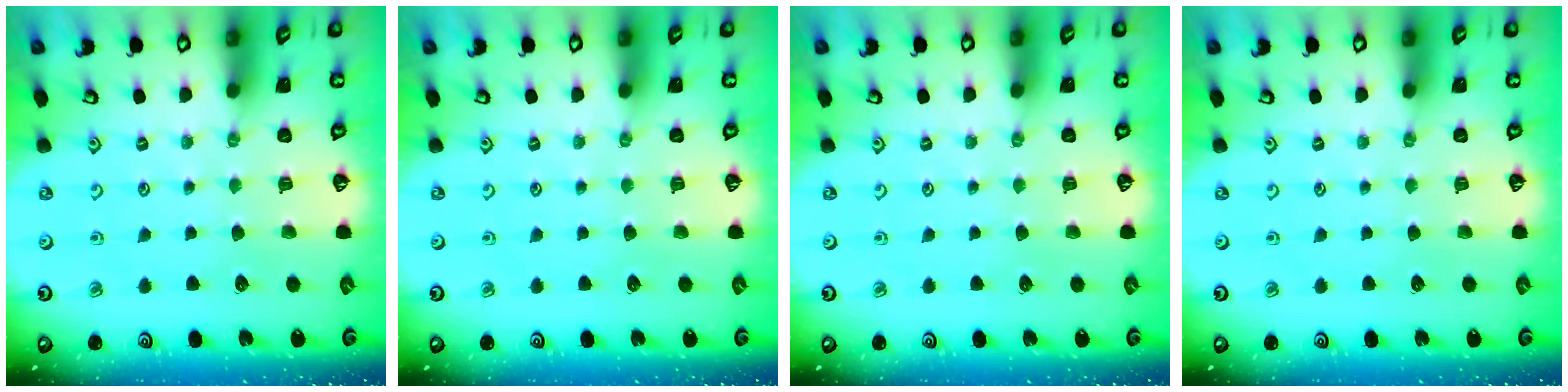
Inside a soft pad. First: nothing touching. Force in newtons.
{"total": 0.0}
{"total": 0.0}
{"total": 0.0}